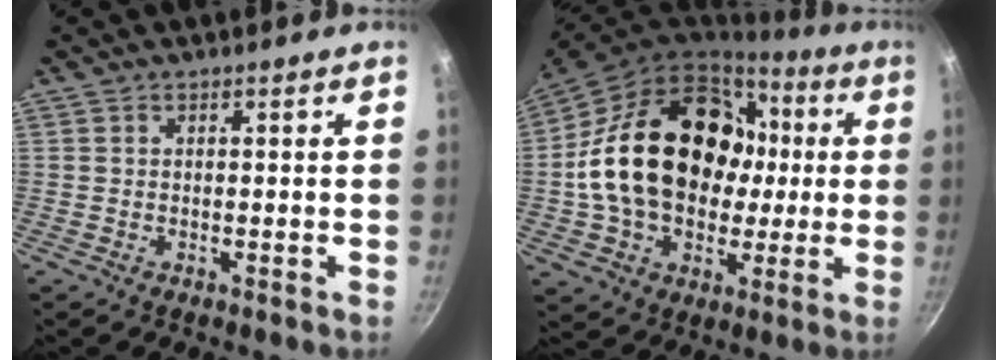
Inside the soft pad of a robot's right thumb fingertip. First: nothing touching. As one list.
[{"total": 27.4, "force": [2.3, 19.8, 18.8], "torque": [-0.309, 0.042, 0.047]}]